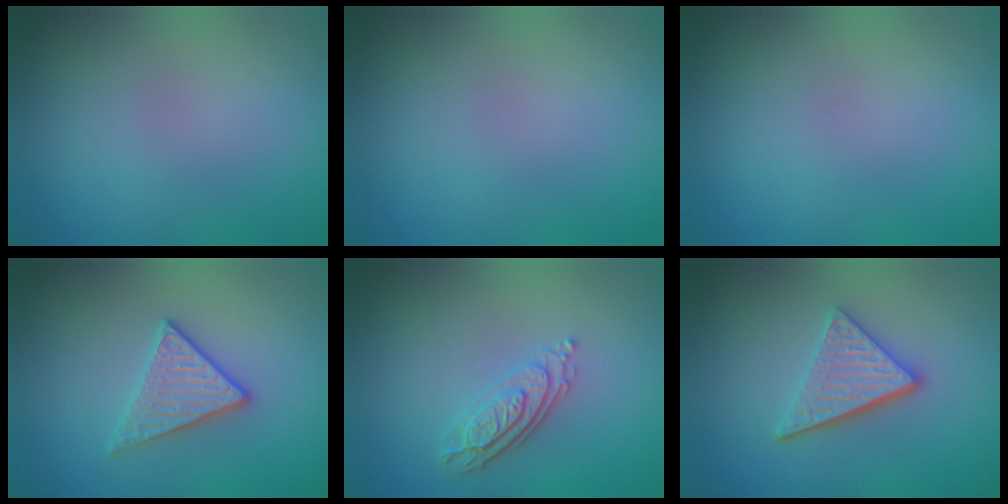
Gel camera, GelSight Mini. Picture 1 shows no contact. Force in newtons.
{"total": 0.0}
{"total": 0.0}
{"total": 2.8, "press": 2.7, "slide": 0.6}
{"total": 3.7, "press": 2.7, "slide": 2.5}
{"total": 4.4, "press": 3.3, "slide": 2.9}